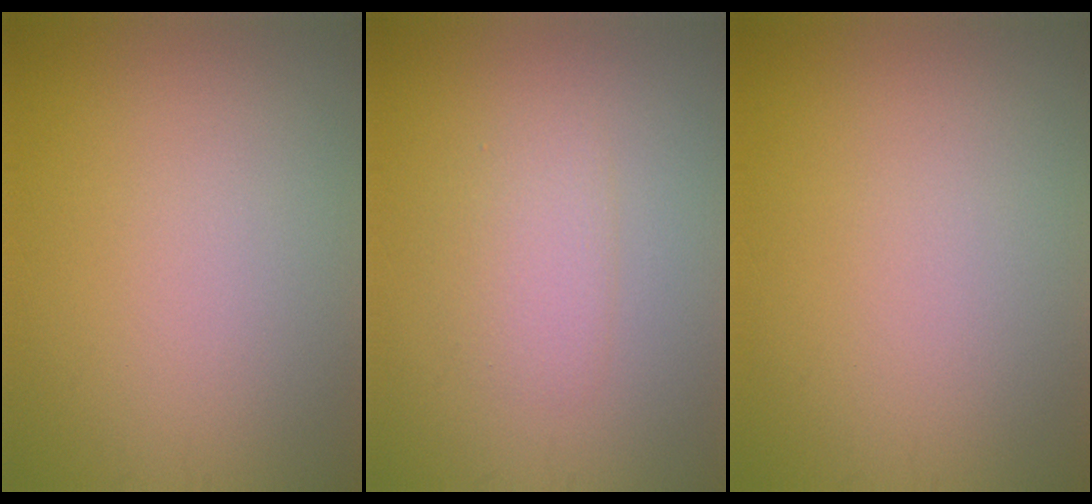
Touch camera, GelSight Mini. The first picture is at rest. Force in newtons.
{"total": 2.0, "press": 2.0, "slide": 0.1}
{"total": 0.0}